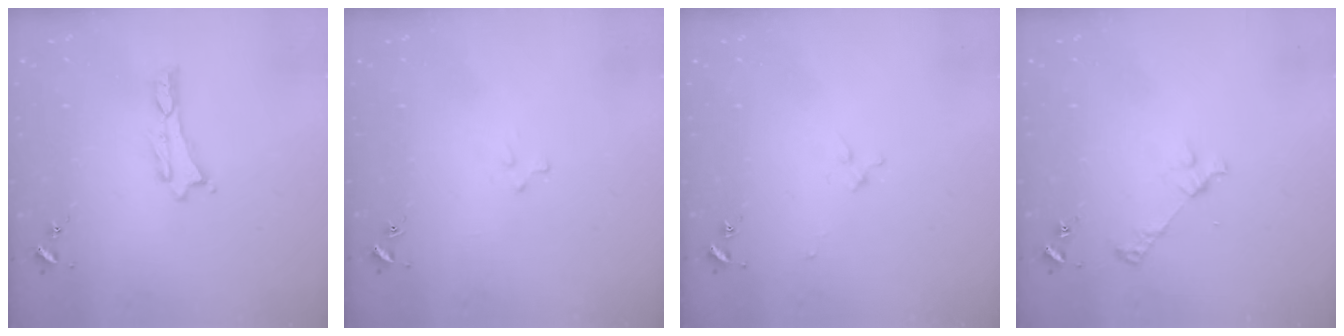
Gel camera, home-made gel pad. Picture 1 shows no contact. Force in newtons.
{"total": 2.4, "press": 2.4, "slide": 0.2}
{"total": 2.0, "press": 1.9, "slide": 0.2}
{"total": 3.0, "press": 3.0, "slide": 0.2}